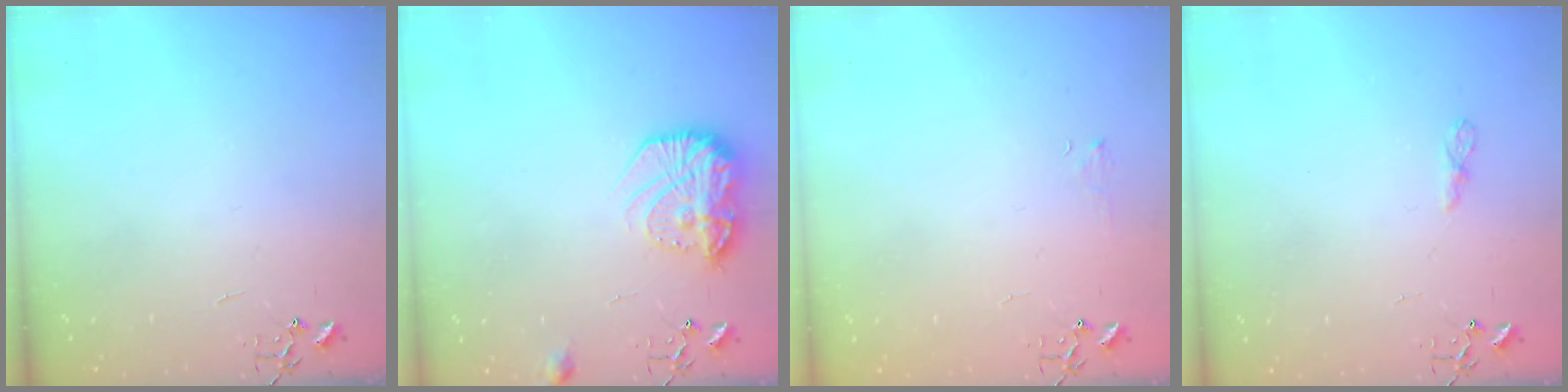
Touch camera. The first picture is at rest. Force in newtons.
{"total": 15.3, "press": 15.2, "slide": 1.0}
{"total": 3.8, "press": 3.8, "slide": 0.5}
{"total": 4.8, "press": 4.7, "slide": 0.6}